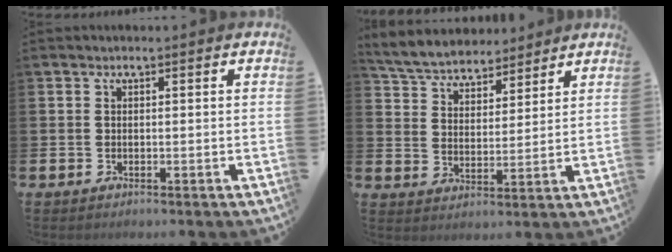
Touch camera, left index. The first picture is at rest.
{"total": 5.8, "force": [5.6, 1.5, 0.4], "torque": [-0.038, -0.032, 0.099]}